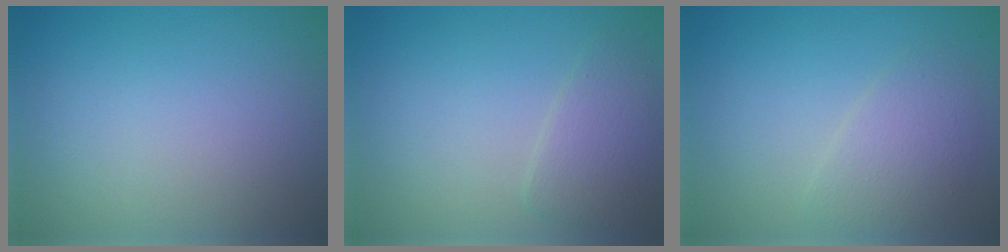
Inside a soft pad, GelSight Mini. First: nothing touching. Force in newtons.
{"total": 2.4, "press": 2.4, "slide": 0.0}
{"total": 2.5, "press": 2.5, "slide": 0.1}